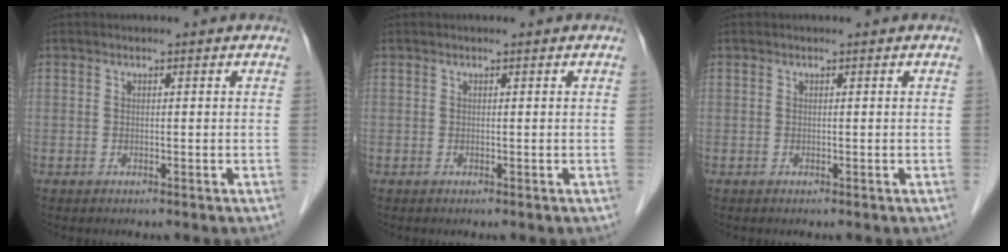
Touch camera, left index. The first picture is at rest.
{"total": 0.0}
{"total": 0.0}